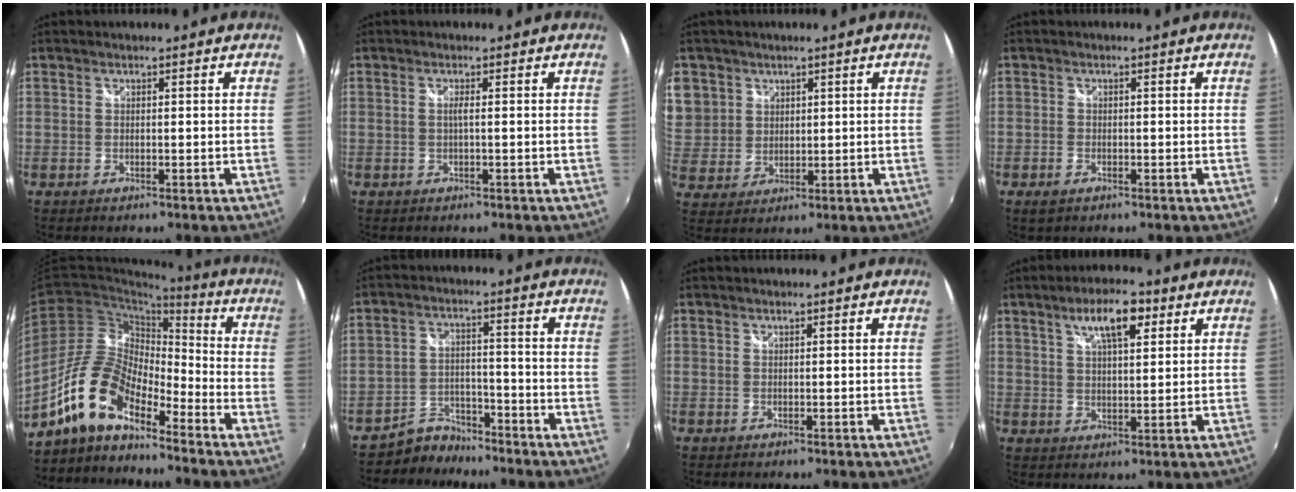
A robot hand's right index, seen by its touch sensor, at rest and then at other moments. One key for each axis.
{"total": 1.0, "fx": -0.2, "fy": -0.3, "fz": 1.0, "tx": -0.017, "ty": 0.001, "tz": -0.006}
{"total": 12.2, "fx": 4.8, "fy": 10.7, "fz": 3.5, "tx": -0.107, "ty": 0.023, "tz": 0.105}
{"total": 2.2, "fx": -1.4, "fy": 1.2, "fz": 1.1, "tx": -0.025, "ty": -0.006, "tz": -0.027}
{"total": 13.0, "fx": -9.5, "fy": 4.7, "fz": 7.5, "tx": -0.147, "ty": 0.019, "tz": -0.195}
{"total": 5.9, "fx": -5.2, "fy": 2.7, "fz": -0.2, "tx": -0.005, "ty": 0.021, "tz": -0.090}
{"total": 0.0}
{"total": 8.0, "fx": 4.1, "fy": 2.6, "fz": 6.4, "tx": -0.107, "ty": 0.014, "tz": 0.068}